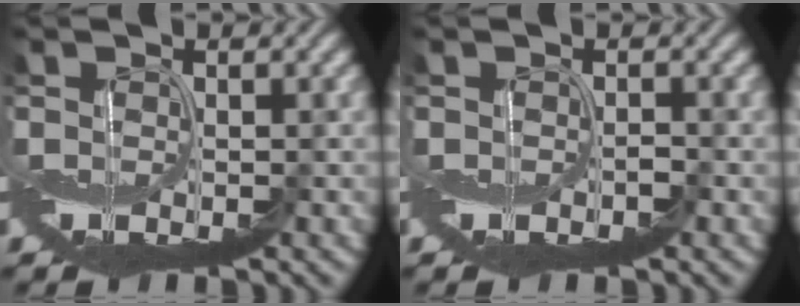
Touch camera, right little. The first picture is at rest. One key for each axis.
{"total": 0.7, "fx": -0.6, "fy": 0.2, "fz": 0.3, "tx": -0.007, "ty": -0.001, "tz": -0.010}